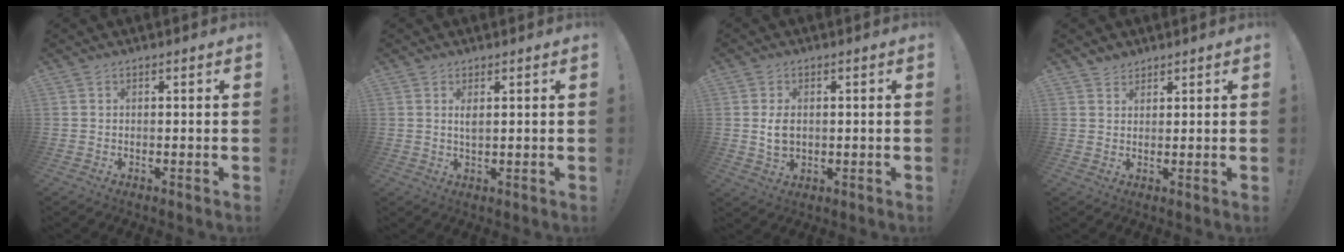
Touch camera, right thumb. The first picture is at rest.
{"total": 2.1, "force": [0.7, 0.7, 1.9], "torque": [-0.028, -0.004, 0.009]}
{"total": 5.1, "force": [0.4, 3.3, 3.8], "torque": [-0.062, -0.006, 0.002]}
{"total": 2.6, "force": [2.3, 1.3, 0.1], "torque": [0.007, -0.015, 0.040]}